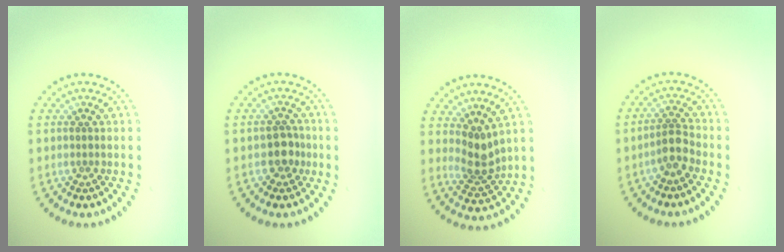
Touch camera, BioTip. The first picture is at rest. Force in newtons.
{"total": 2.1, "press": 1.9, "slide": 0.9}
{"total": 2.9, "press": 2.2, "slide": 1.8}
{"total": 2.3, "press": 1.9, "slide": 1.3}